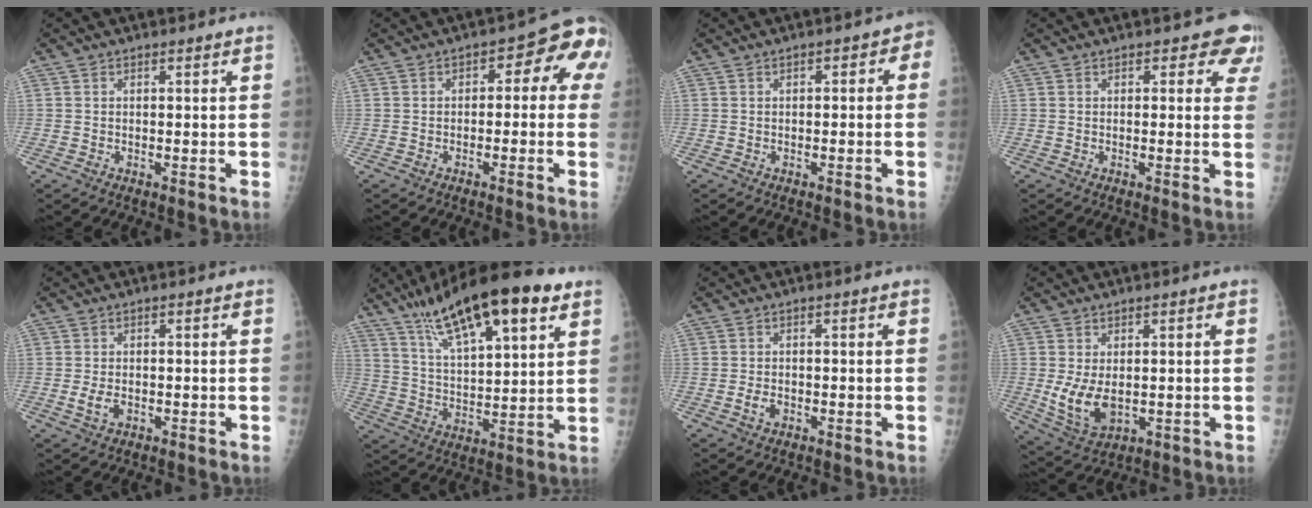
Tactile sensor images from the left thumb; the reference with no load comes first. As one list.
[{"total": 8.2, "force": [0.2, 4.9, 6.6], "torque": [-0.037, 0.036, -0.012]}, {"total": 2.9, "force": [-0.3, 1.8, 2.3], "torque": [-0.007, 0.016, -0.013]}, {"total": 4.6, "force": [3.0, 2.6, 2.2], "torque": [0.016, -0.010, 0.019]}, {"total": 2.7, "force": [-0.9, 1.6, 2.0], "torque": [-0.041, 0.002, -0.015]}, {"total": 22.1, "force": [12.1, 6.4, 17.3], "torque": [-0.268, -0.018, 0.206]}, {"total": 2.0, "force": [-1.0, 1.3, 1.2], "torque": [-0.023, 0.007, -0.017]}, {"total": 7.9, "force": [-0.6, 4.8, 6.2], "torque": [-0.112, -0.012, 0.003]}]